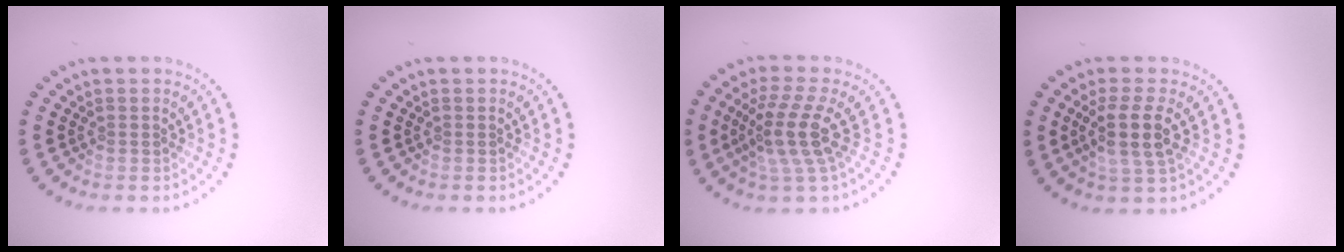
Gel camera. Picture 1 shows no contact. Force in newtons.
{"total": 0.0}
{"total": 4.2, "press": 3.2, "slide": 2.8}
{"total": 3.4, "press": 3.0, "slide": 1.5}